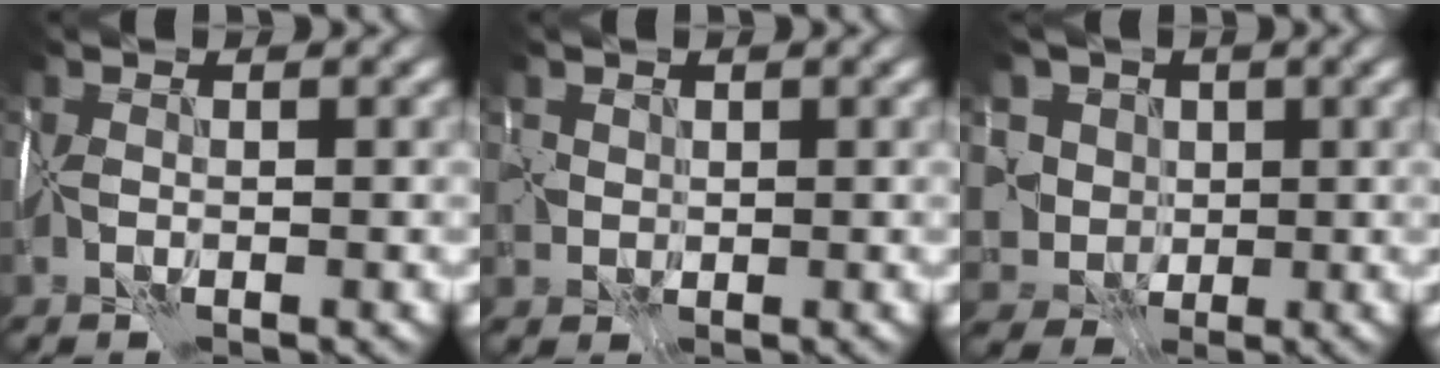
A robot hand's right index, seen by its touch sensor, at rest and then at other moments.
{"total": 1.2, "force": [0.4, 1.1, -0.2], "torque": [0.005, 0.002, 0.014]}
{"total": 7.1, "force": [2.0, 6.1, 3.1], "torque": [-0.060, 0.009, 0.019]}